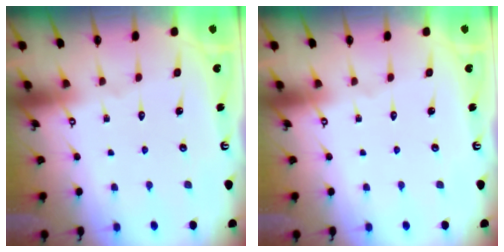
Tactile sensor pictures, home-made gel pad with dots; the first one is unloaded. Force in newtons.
{"total": 0.0}